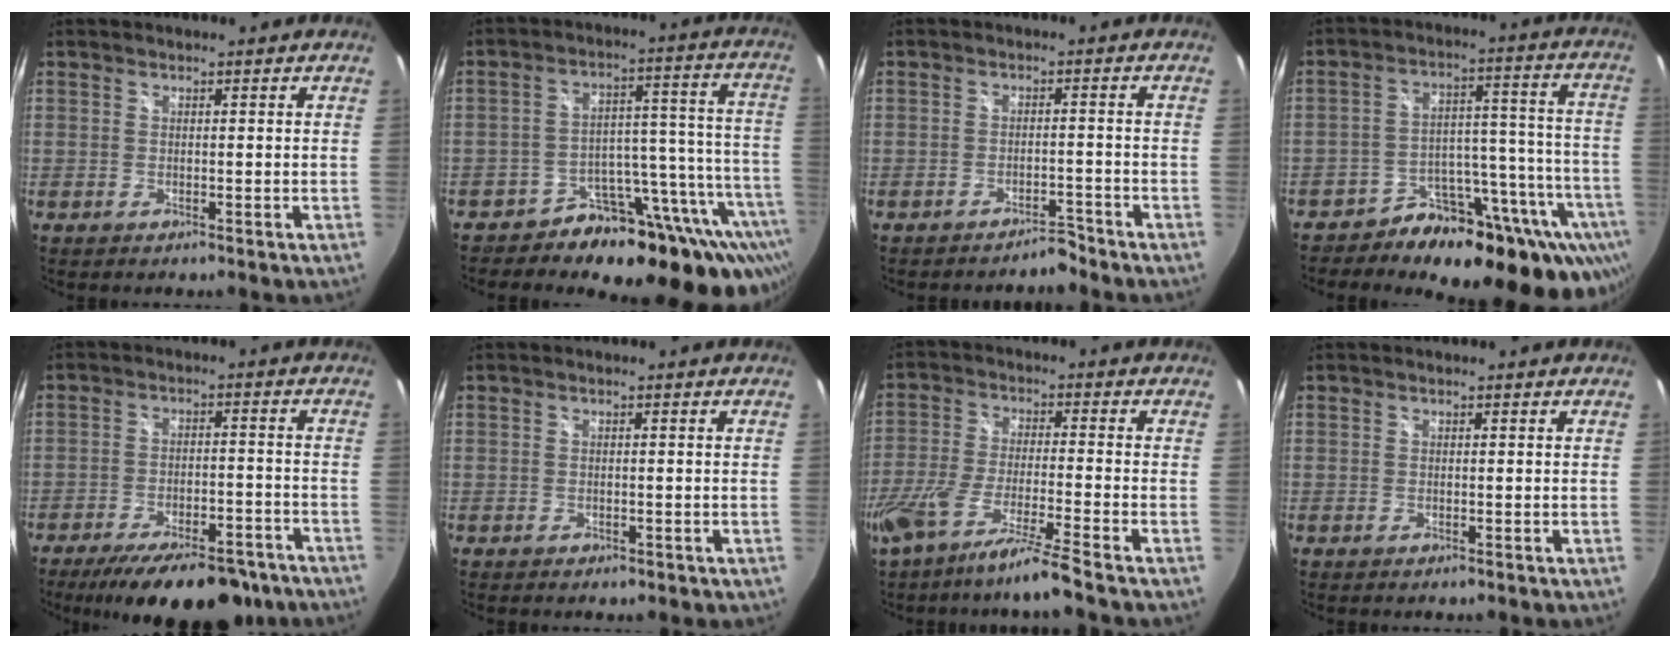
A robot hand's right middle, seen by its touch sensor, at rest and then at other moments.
{"total": 19.5, "force": [-14.9, 8.3, 9.5], "torque": [-0.092, 0.017, -0.213]}
{"total": 3.2, "force": [-3.1, 0.7, 0.6], "torque": [-0.014, 0.000, -0.046]}
{"total": 23.5, "force": [-18.2, 10.1, 10.9], "torque": [-0.116, 0.039, -0.241]}
{"total": 18.0, "force": [-13.8, 6.1, 9.8], "torque": [-0.175, -0.026, -0.187]}
{"total": 1.3, "force": [-0.6, 1.0, 0.6], "torque": [-0.011, -0.005, -0.005]}
{"total": 12.9, "force": [-10.1, -1.1, 7.9], "torque": [-0.160, -0.039, -0.178]}
{"total": 0.0}